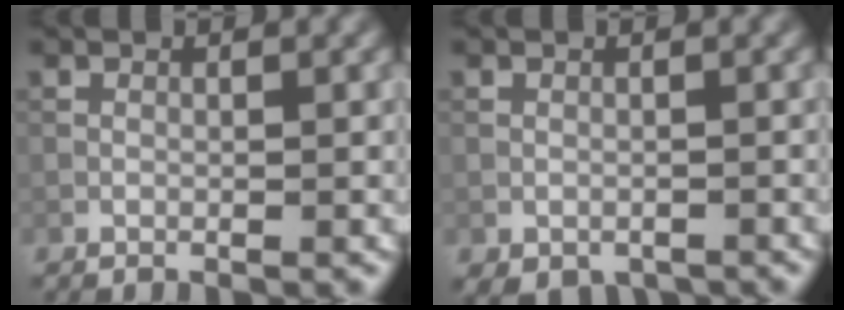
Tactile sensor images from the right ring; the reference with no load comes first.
{"total": 2.2, "force": [-1.3, 1.7, 0.7], "torque": [-0.006, -0.013, -0.019]}